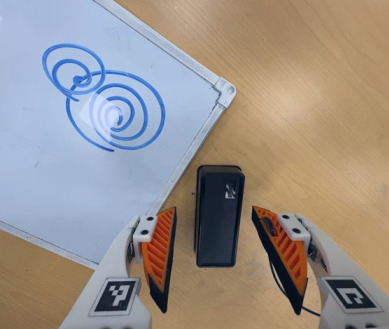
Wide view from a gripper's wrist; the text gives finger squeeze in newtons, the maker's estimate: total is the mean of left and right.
{"total": 0.0}